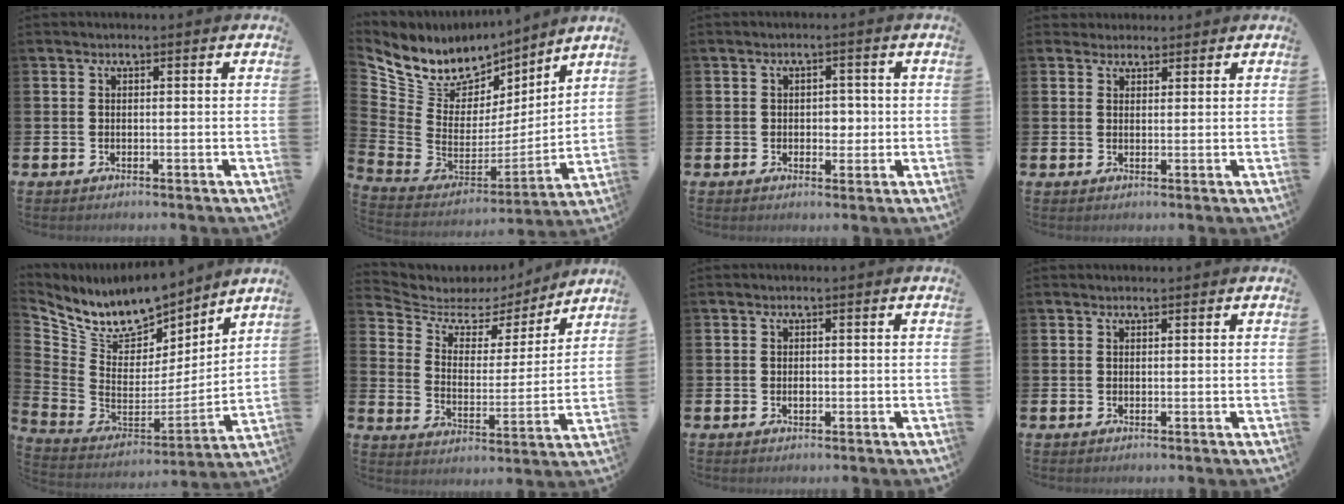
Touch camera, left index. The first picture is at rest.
{"total": 8.7, "force": [7.4, 4.6, 0.9], "torque": [-0.080, -0.059, 0.137]}
{"total": 2.2, "force": [-0.2, 1.8, 1.2], "torque": [-0.009, 0.002, -0.011]}
{"total": 2.5, "force": [2.3, 1.1, -0.1], "torque": [0.008, -0.006, 0.042]}
{"total": 10.0, "force": [8.9, 3.9, 2.2], "torque": [-0.105, -0.062, 0.162]}
{"total": 6.0, "force": [4.8, 3.3, 1.7], "torque": [-0.061, -0.033, 0.075]}
{"total": 0.7, "force": [0.0, 0.5, 0.5], "torque": [-0.010, 0.002, -0.002]}
{"total": 0.6, "force": [0.6, 0.1, 0.0], "torque": [0.009, -0.003, 0.010]}